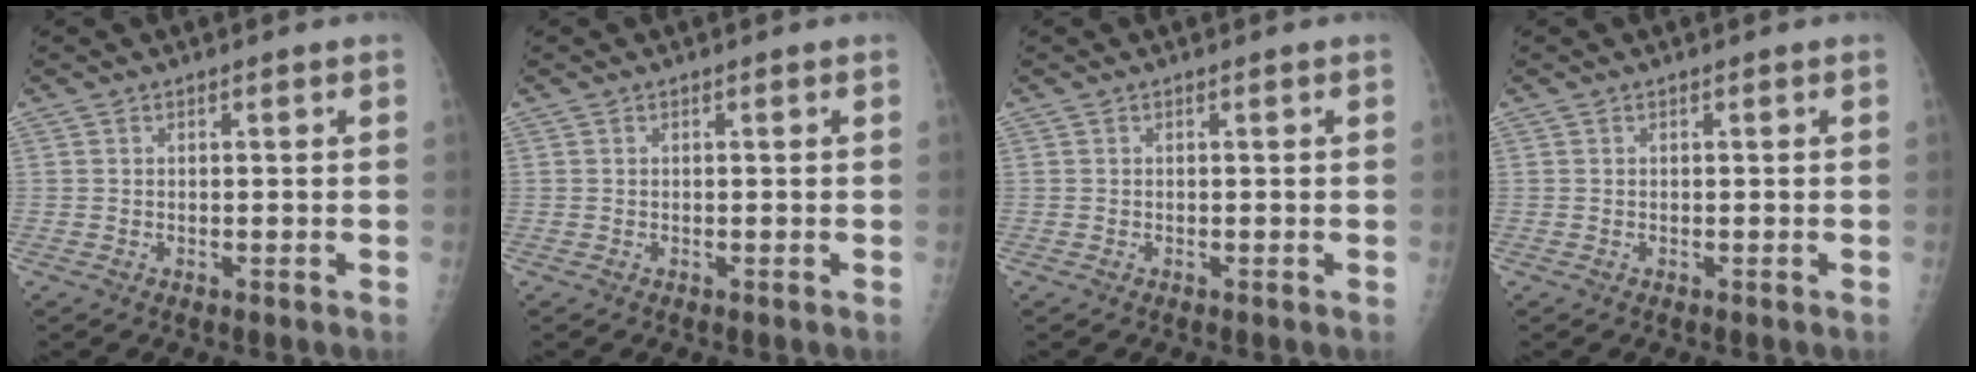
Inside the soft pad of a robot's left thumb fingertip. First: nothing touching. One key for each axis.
{"total": 0.0}
{"total": 0.0}
{"total": 0.0}